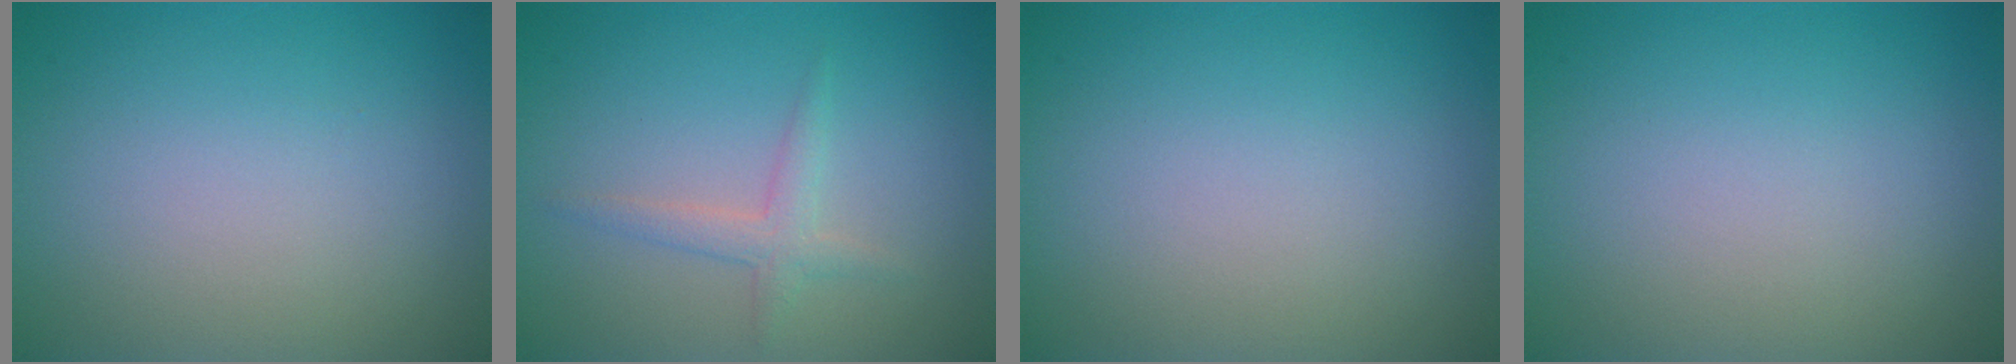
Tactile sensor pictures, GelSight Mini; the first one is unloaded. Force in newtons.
{"total": 2.3, "press": 2.3, "slide": 0.1}
{"total": 0.0}
{"total": 0.0}